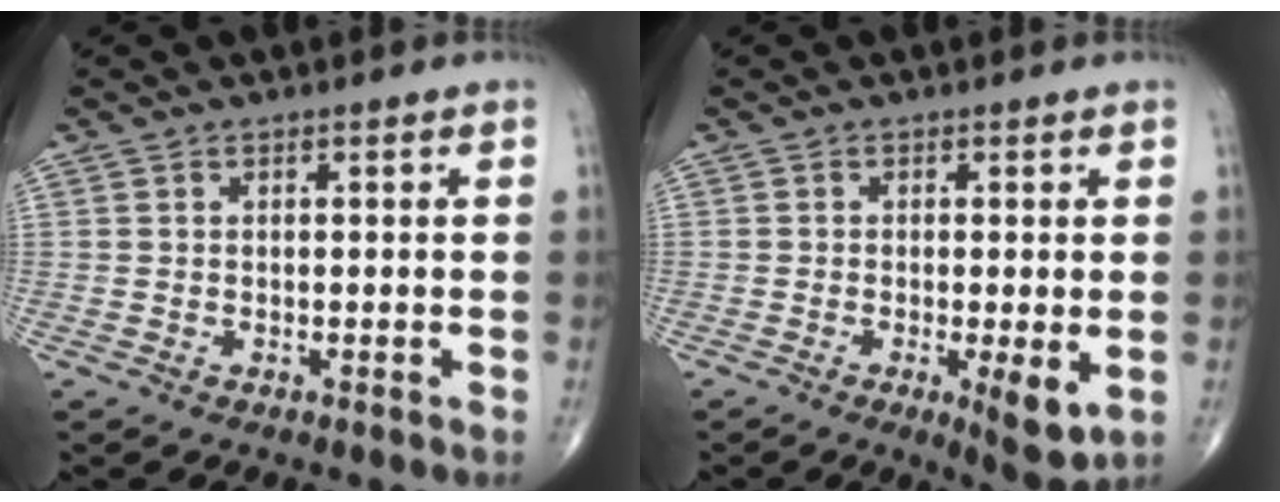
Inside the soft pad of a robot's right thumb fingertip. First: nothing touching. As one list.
[{"total": 5.7, "force": [-1.2, 1.4, 5.4], "torque": [-0.083, -0.017, -0.019]}]